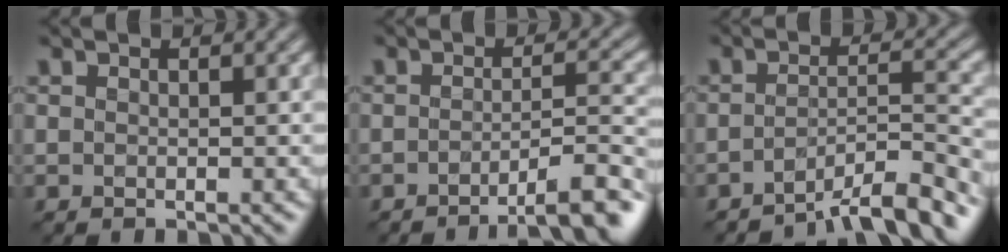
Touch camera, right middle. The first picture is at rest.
{"total": 5.9, "force": [-3.7, 1.2, 4.5], "torque": [-0.052, 0.014, -0.056]}
{"total": 5.5, "force": [-4.4, 1.0, 3.2], "torque": [-0.045, 0.011, -0.073]}